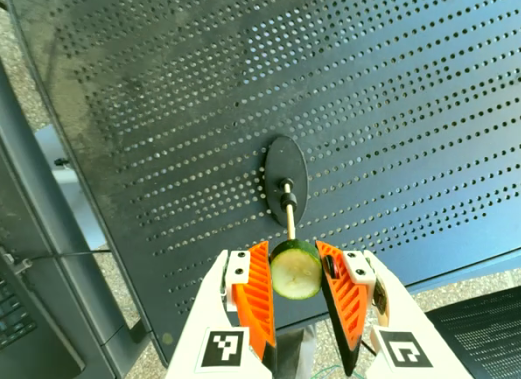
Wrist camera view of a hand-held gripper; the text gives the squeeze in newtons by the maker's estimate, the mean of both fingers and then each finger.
{"total": 9.5, "left": 8.9, "right": 10.1}